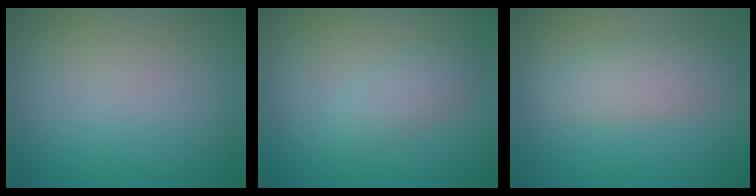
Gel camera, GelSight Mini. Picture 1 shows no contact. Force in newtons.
{"total": 2.2, "press": 2.2, "slide": 0.0}
{"total": 3.0, "press": 3.0, "slide": 0.1}